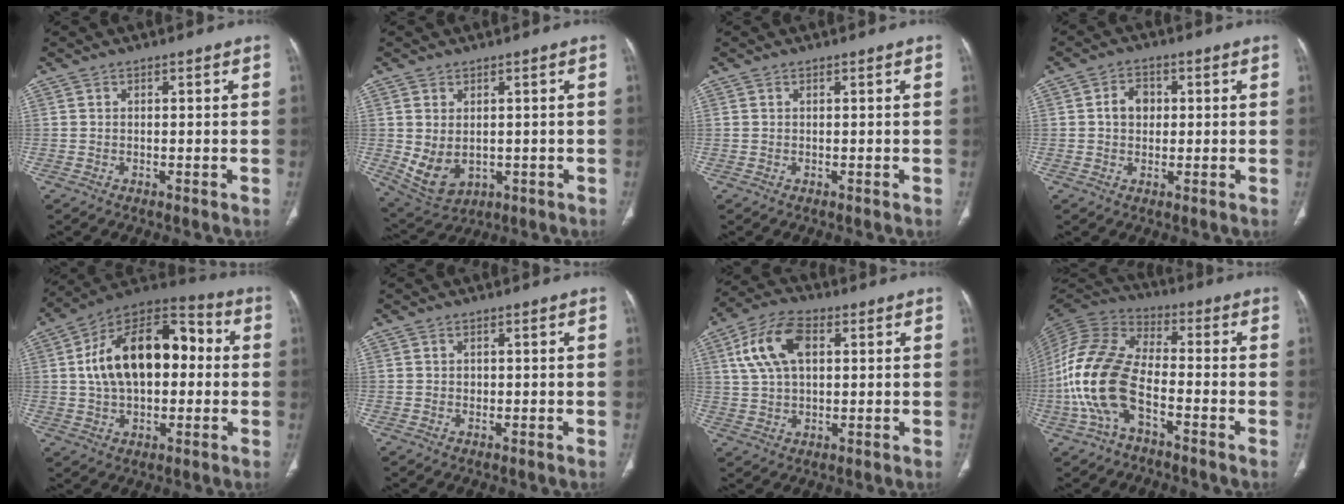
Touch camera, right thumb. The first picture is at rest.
{"total": 7.5, "force": [-0.3, 5.3, 5.3], "torque": [-0.092, -0.006, 0.022]}
{"total": 0.0}
{"total": 4.5, "force": [0.5, 3.5, 2.7], "torque": [-0.030, 0.010, 0.006]}
{"total": 21.1, "force": [2.0, 12.4, 16.9], "torque": [-0.257, 0.037, 0.028]}
{"total": 0.7, "force": [0.1, 0.6, 0.3], "torque": [-0.001, 0.001, 0.003]}
{"total": 11.6, "force": [3.4, 6.6, 8.9], "torque": [-0.171, 0.013, 0.062]}
{"total": 15.9, "force": [-5.0, 8.1, 12.8], "torque": [-0.276, 0.037, -0.102]}